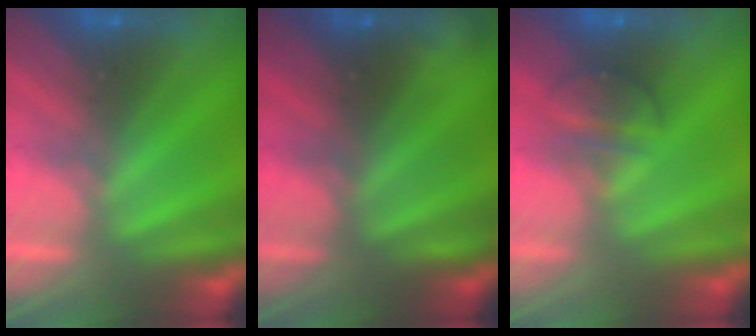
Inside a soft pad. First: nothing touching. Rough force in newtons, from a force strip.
{"total": 1.1}
{"total": 2.4}